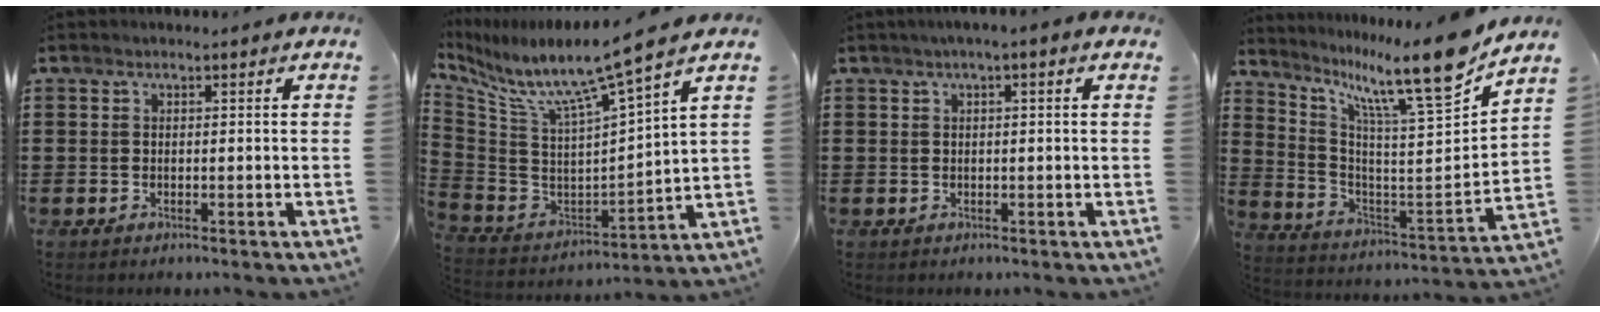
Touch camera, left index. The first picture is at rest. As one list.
[{"total": 8.7, "force": [6.5, -0.6, 5.7], "torque": [-0.136, -0.062, 0.099]}, {"total": 1.1, "force": [0.1, 0.3, 1.1], "torque": [-0.020, 0.000, 0.001]}, {"total": 14.5, "force": [11.9, 0.6, 8.4], "torque": [-0.162, -0.092, 0.184]}]